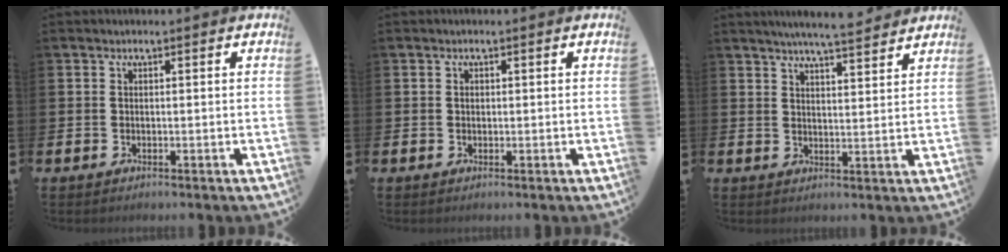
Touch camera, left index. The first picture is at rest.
{"total": 0.5, "force": [0.1, 0.4, 0.3], "torque": [0.002, 0.001, -0.001]}
{"total": 5.6, "force": [5.4, -0.3, 1.4], "torque": [-0.040, -0.024, 0.097]}